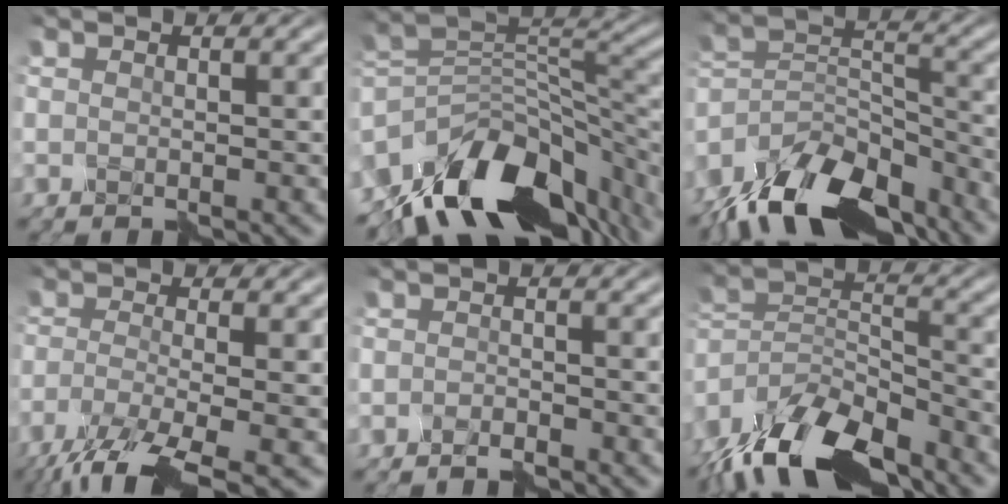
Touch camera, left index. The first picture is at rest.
{"total": 12.7, "force": [-7.9, 7.0, 7.0], "torque": [-0.127, 0.012, -0.136]}
{"total": 13.5, "force": [-10.9, 5.6, 5.7], "torque": [-0.113, 0.005, -0.182]}
{"total": 8.6, "force": [-5.4, 2.1, 6.3], "torque": [-0.117, -0.014, -0.102]}
{"total": 1.1, "force": [-1.0, 0.0, 0.3], "torque": [-0.005, 0.002, -0.016]}
{"total": 12.3, "force": [-9.8, 4.5, 5.9], "torque": [-0.124, -0.002, -0.173]}